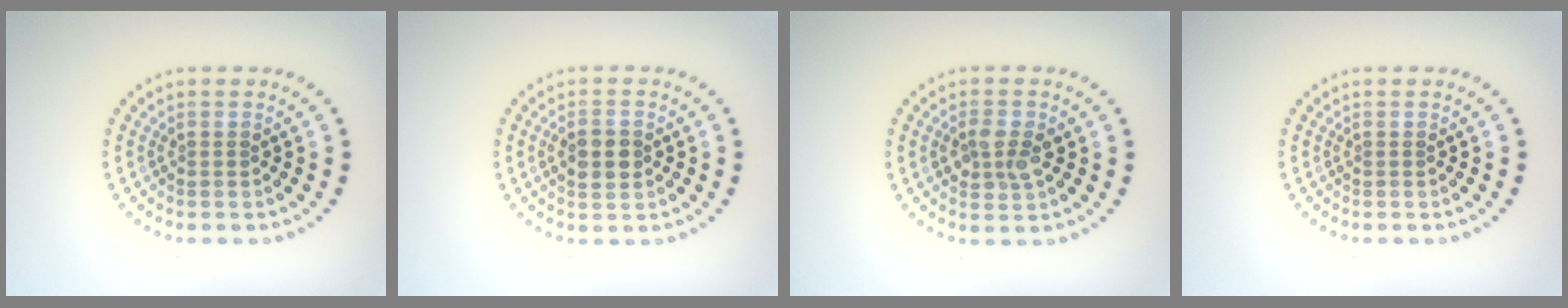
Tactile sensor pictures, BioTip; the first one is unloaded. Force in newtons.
{"total": 2.6, "press": 2.6, "slide": 0.1}
{"total": 2.4, "press": 2.4, "slide": 0.1}
{"total": 0.0}